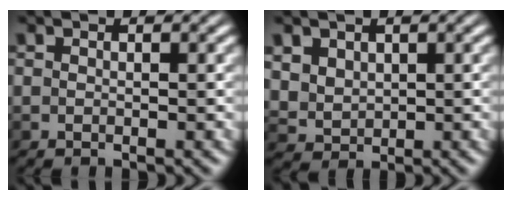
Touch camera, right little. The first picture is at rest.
{"total": 2.4, "force": [0.9, 2.0, 0.9], "torque": [-0.035, -0.005, 0.026]}